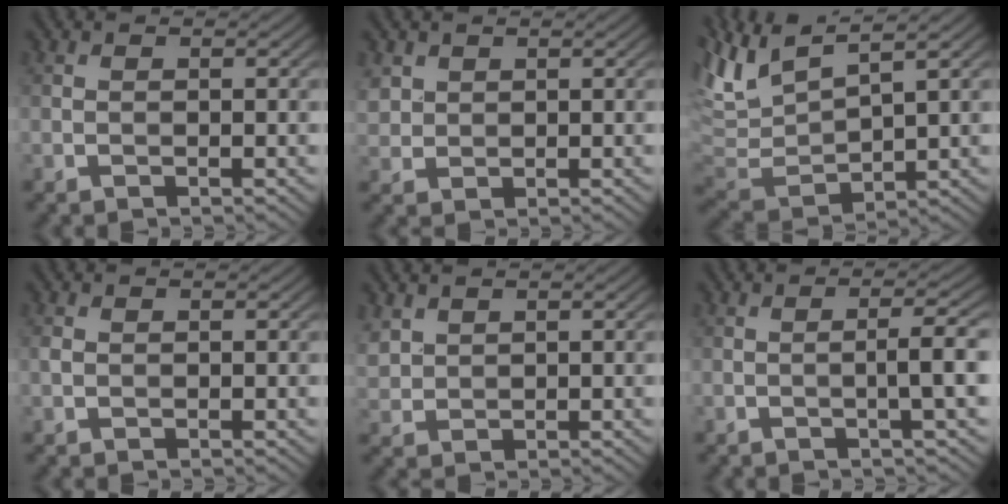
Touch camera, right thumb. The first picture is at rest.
{"total": 2.4, "force": [1.3, 2.0, 0.7], "torque": [-0.029, 0.000, 0.029]}
{"total": 9.0, "force": [5.7, 2.6, 6.5], "torque": [-0.163, 0.015, 0.116]}
{"total": 0.7, "force": [0.1, 0.5, 0.4], "torque": [-0.013, 0.001, 0.001]}
{"total": 2.6, "force": [1.7, 1.7, 1.0], "torque": [-0.035, 0.002, 0.040]}
{"total": 3.3, "force": [-0.4, 0.2, 3.3], "torque": [-0.055, 0.010, -0.015]}